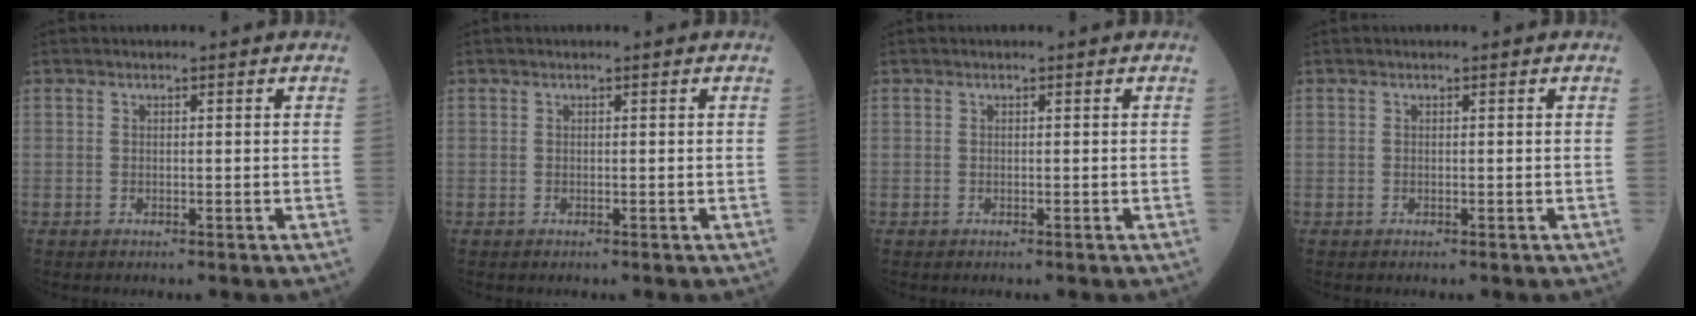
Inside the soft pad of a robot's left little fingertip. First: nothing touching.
{"total": 0.0}
{"total": 0.0}
{"total": 0.0}